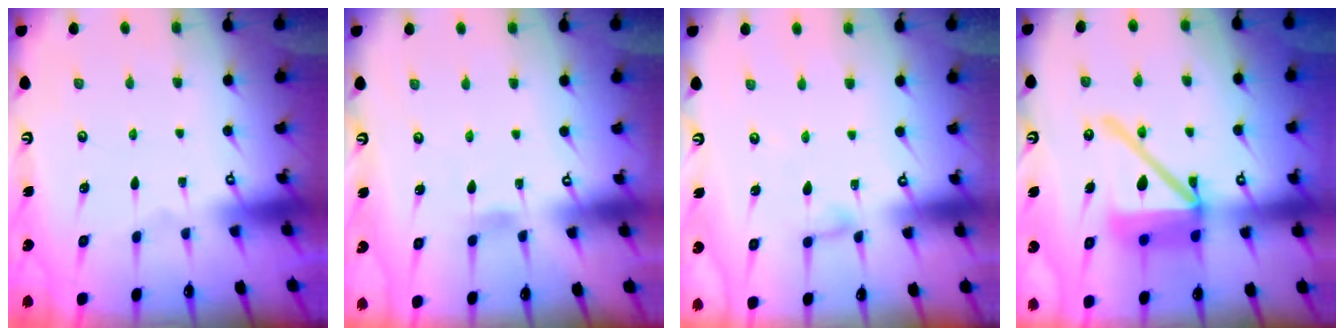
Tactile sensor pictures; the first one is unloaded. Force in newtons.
{"total": 4.8, "press": 4.7, "slide": 0.4}
{"total": 2.9, "press": 2.9, "slide": 0.3}
{"total": 16.4, "press": 16.2, "slide": 2.3}